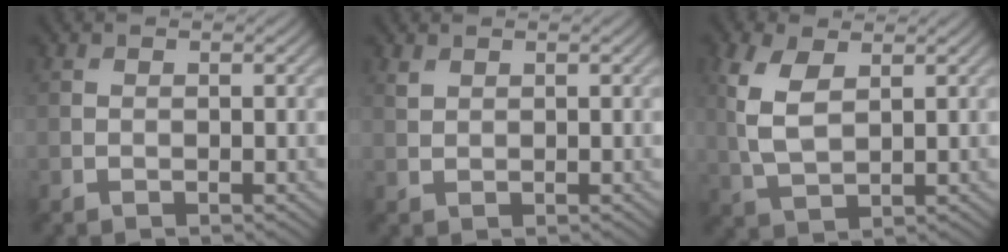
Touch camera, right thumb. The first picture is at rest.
{"total": 0.8, "force": [0.7, 0.3, 0.3], "torque": [-0.012, -0.001, 0.018]}
{"total": 5.9, "force": [1.8, 3.0, 4.7], "torque": [-0.124, 0.003, 0.039]}